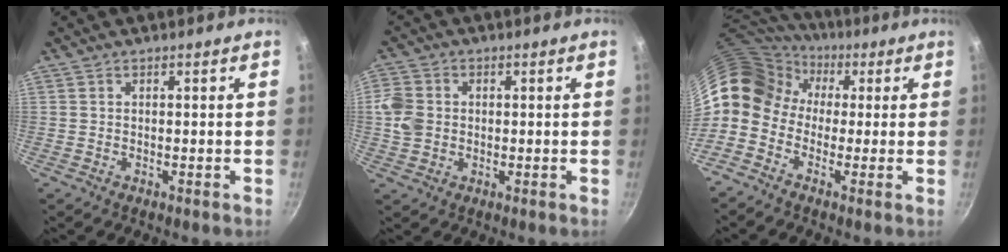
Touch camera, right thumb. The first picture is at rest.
{"total": 6.2, "force": [0.0, 5.3, 3.3], "torque": [-0.052, 0.006, -0.007]}
{"total": 11.5, "force": [1.5, 9.9, 5.6], "torque": [-0.099, 0.026, -0.004]}